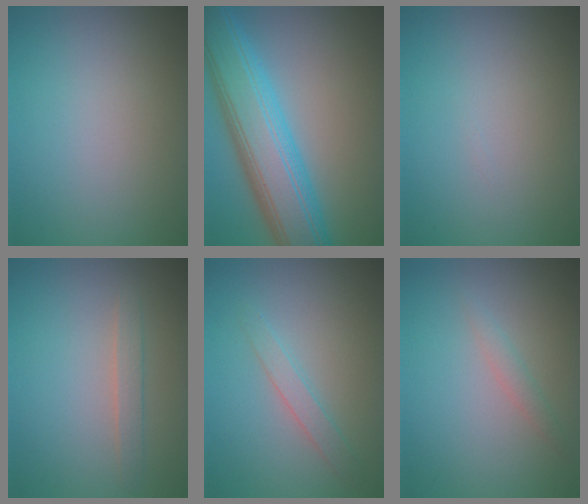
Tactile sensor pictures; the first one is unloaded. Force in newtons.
{"total": 10.0, "press": 10.0, "slide": 0.3}
{"total": 0.0}
{"total": 1.3, "press": 1.3, "slide": 0.1}
{"total": 1.6, "press": 1.6, "slide": 0.0}
{"total": 1.1, "press": 1.1, "slide": 0.2}